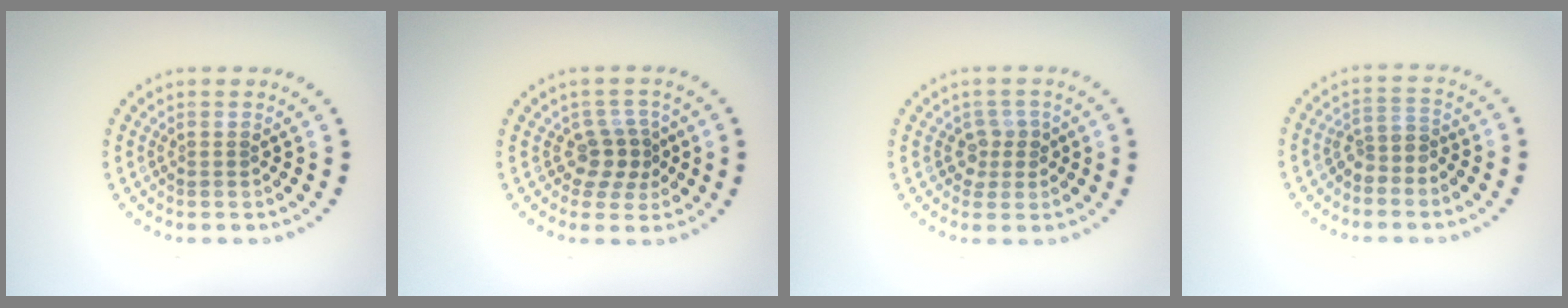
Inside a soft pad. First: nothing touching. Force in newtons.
{"total": 2.6, "press": 2.1, "slide": 1.5}
{"total": 1.8, "press": 1.4, "slide": 1.1}
{"total": 2.3, "press": 1.6, "slide": 1.5}